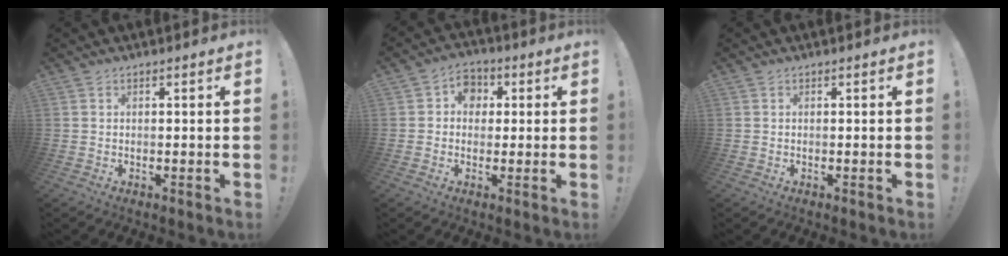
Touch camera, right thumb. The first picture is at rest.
{"total": 6.7, "force": [0.8, 6.1, 2.8], "torque": [-0.032, 0.005, 0.016]}
{"total": 0.0}